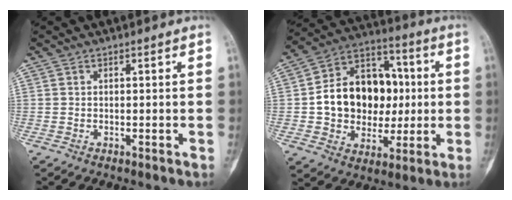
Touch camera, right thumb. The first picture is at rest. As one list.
[{"total": 19.3, "force": [0.6, 14.7, 12.5], "torque": [-0.157, 0.031, 0.016]}]